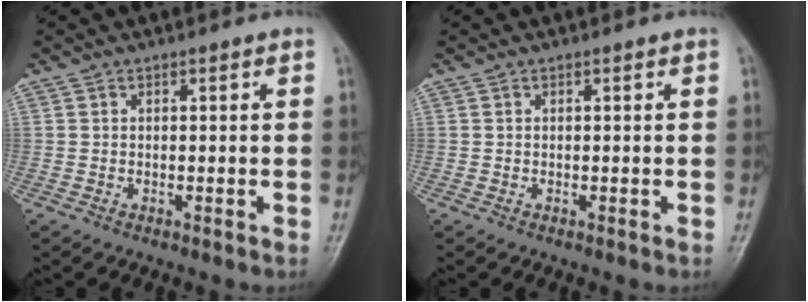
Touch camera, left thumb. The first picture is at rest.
{"total": 0.0}